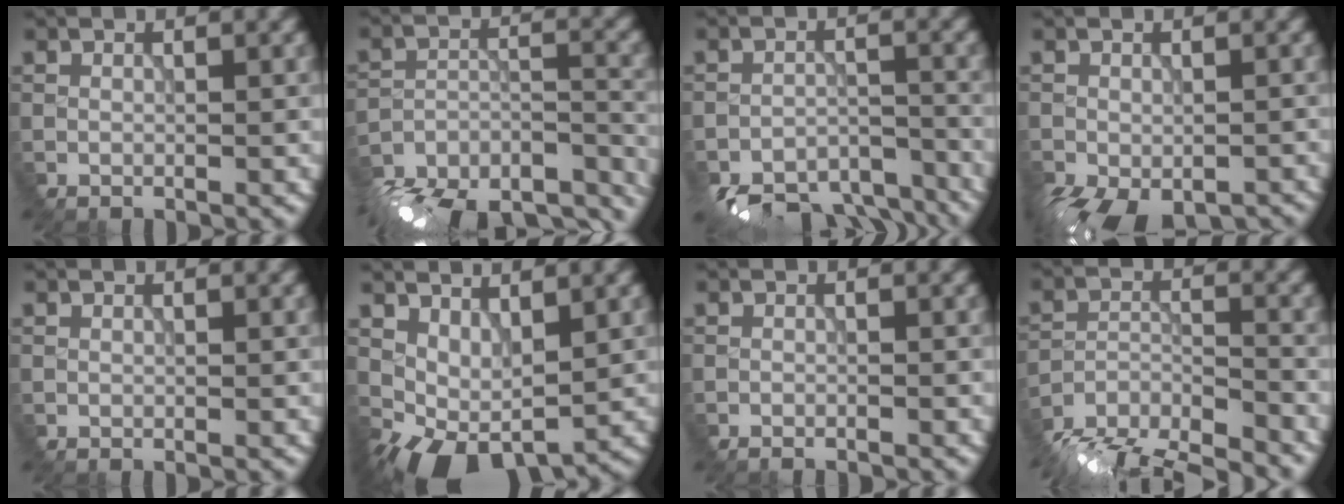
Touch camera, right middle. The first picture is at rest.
{"total": 16.9, "force": [-15.6, 4.7, 4.3], "torque": [-0.058, -0.011, -0.197]}
{"total": 10.9, "force": [-9.6, 4.0, 3.1], "torque": [-0.040, -0.023, -0.126]}
{"total": 8.4, "force": [-6.1, 3.5, 4.6], "torque": [-0.087, -0.045, -0.075]}
{"total": 0.0}
{"total": 4.3, "force": [-0.6, 2.4, 3.5], "torque": [-0.060, -0.004, -0.005]}
{"total": 1.5, "force": [-1.5, 0.0, 0.1], "torque": [0.004, -0.004, -0.023]}
{"total": 12.2, "force": [-11.6, 2.9, 2.8], "torque": [-0.042, -0.016, -0.167]}